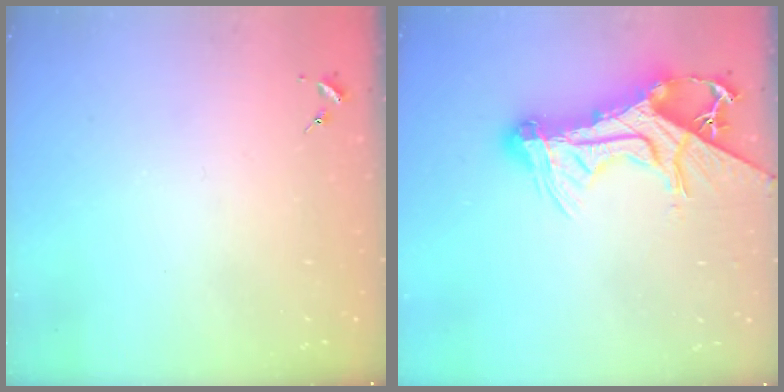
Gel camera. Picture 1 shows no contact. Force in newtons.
{"total": 19.7, "press": 19.6, "slide": 1.8}